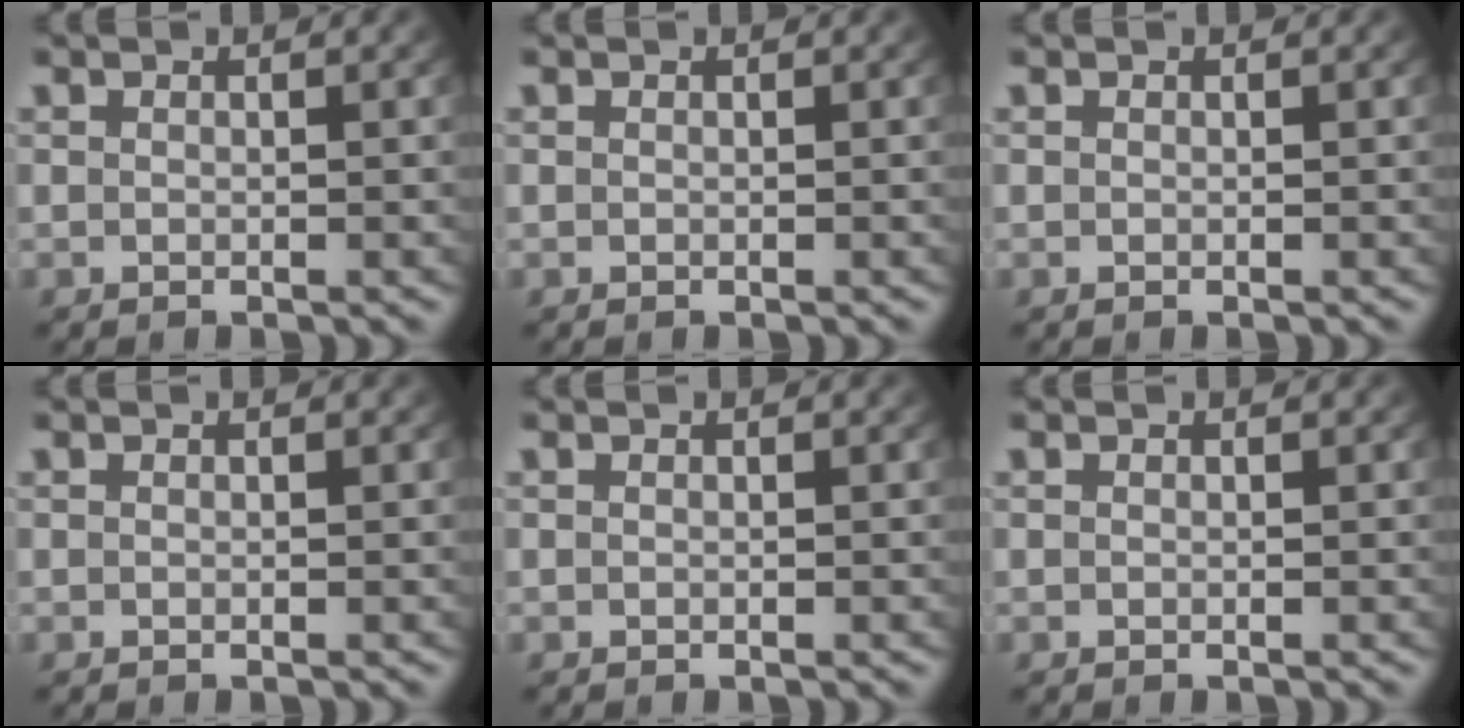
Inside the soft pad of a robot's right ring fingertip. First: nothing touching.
{"total": 0.0}
{"total": 0.0}
{"total": 0.0}
{"total": 0.0}
{"total": 0.0}